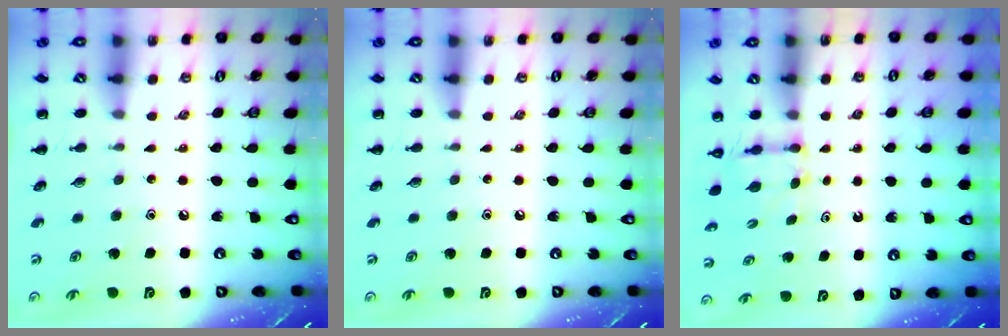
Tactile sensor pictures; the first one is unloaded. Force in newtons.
{"total": 0.0}
{"total": 2.8, "press": 2.6, "slide": 1.1}